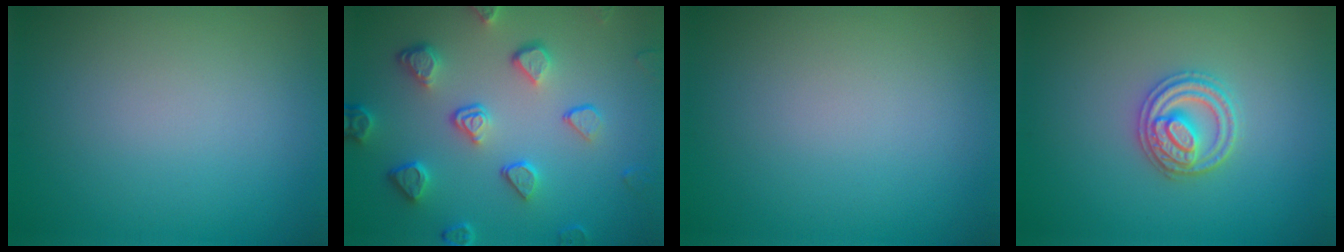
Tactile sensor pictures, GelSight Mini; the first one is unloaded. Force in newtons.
{"total": 5.2, "press": 4.0, "slide": 3.3}
{"total": 0.0}
{"total": 3.0, "press": 3.0, "slide": 0.4}